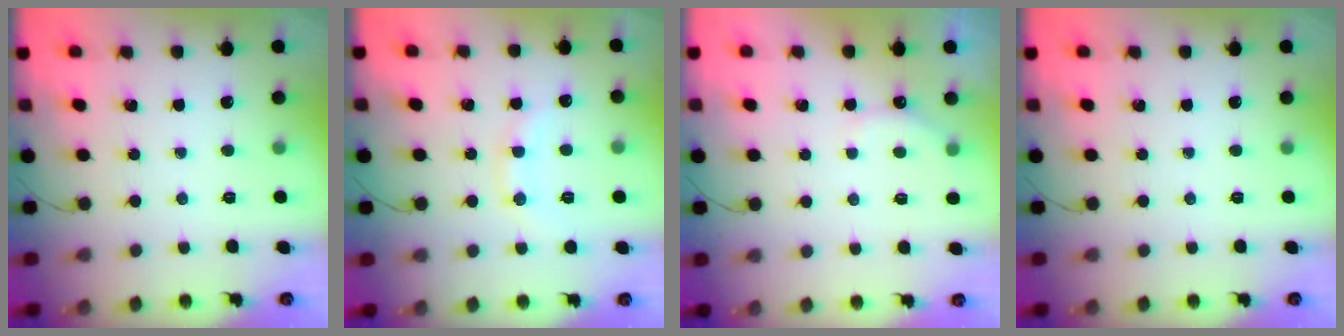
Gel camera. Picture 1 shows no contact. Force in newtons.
{"total": 10.5, "press": 10.4, "slide": 1.0}
{"total": 4.7, "press": 4.6, "slide": 0.9}
{"total": 0.0}